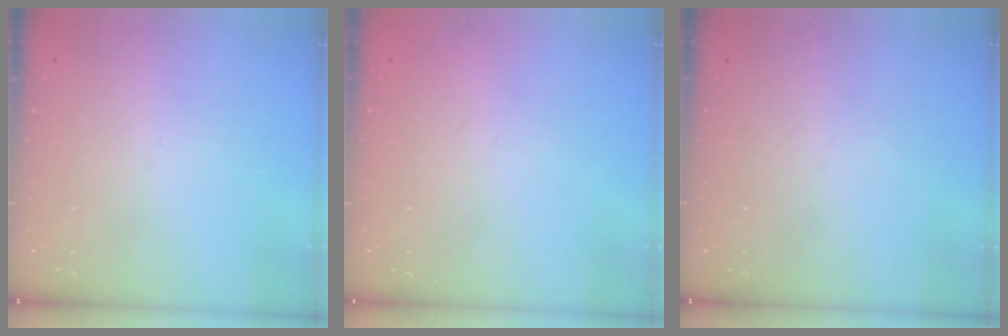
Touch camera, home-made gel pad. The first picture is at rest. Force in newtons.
{"total": 2.2, "press": 2.2, "slide": 0.1}
{"total": 0.0}